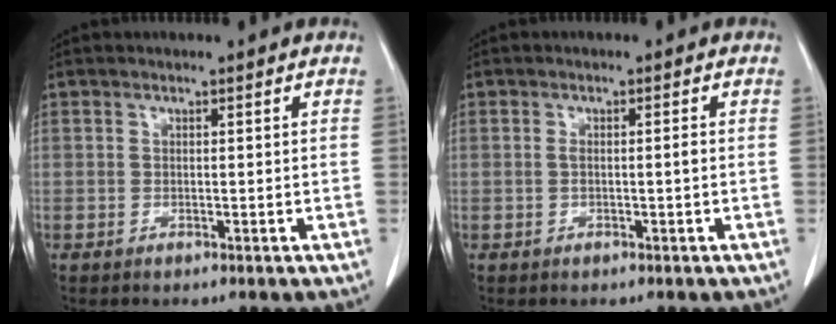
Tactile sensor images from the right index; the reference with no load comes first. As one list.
[{"total": 1.3, "force": [-0.1, 0.1, 1.3], "torque": [-0.021, 0.002, 0.001]}]